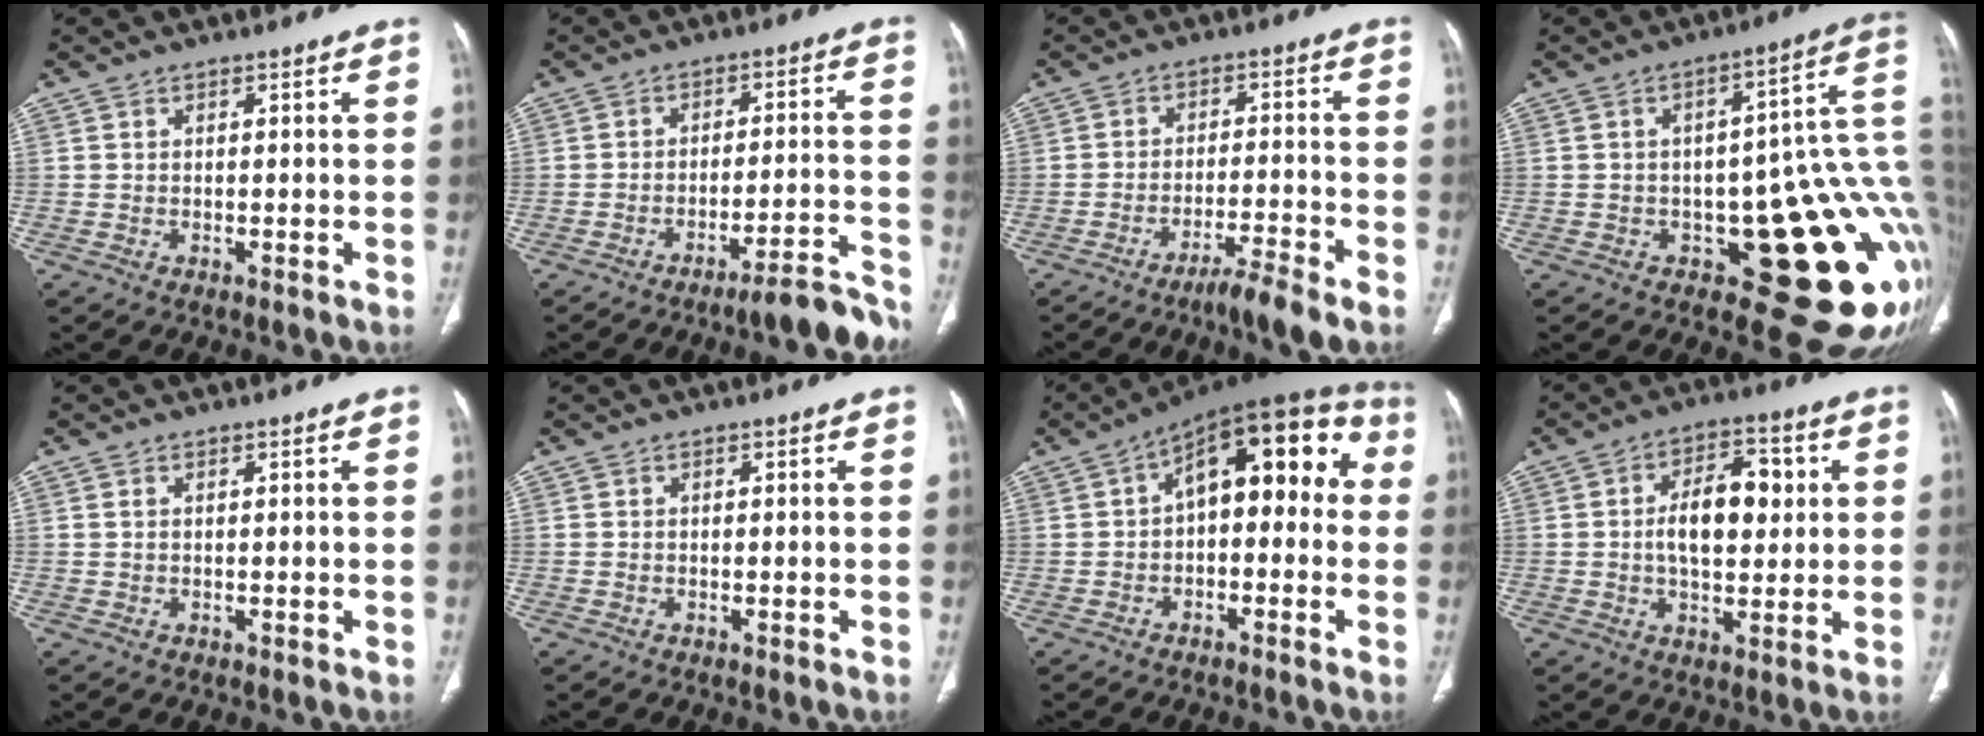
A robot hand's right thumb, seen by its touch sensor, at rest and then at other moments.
{"total": 8.3, "force": [-7.2, 0.7, 4.1], "torque": [-0.041, 0.069, -0.104]}
{"total": 6.3, "force": [-4.6, 0.2, 4.3], "torque": [-0.083, 0.025, -0.081]}
{"total": 22.6, "force": [-3.0, 9.7, 20.2], "torque": [-0.158, 0.007, -0.025]}
{"total": 0.6, "force": [0.4, 0.2, 0.4], "torque": [-0.013, 0.006, 0.009]}
{"total": 0.0}
{"total": 16.4, "force": [1.9, 8.6, 13.9], "torque": [-0.146, 0.053, 0.014]}
{"total": 11.4, "force": [1.4, 6.4, 9.4], "torque": [-0.126, 0.008, 0.023]}